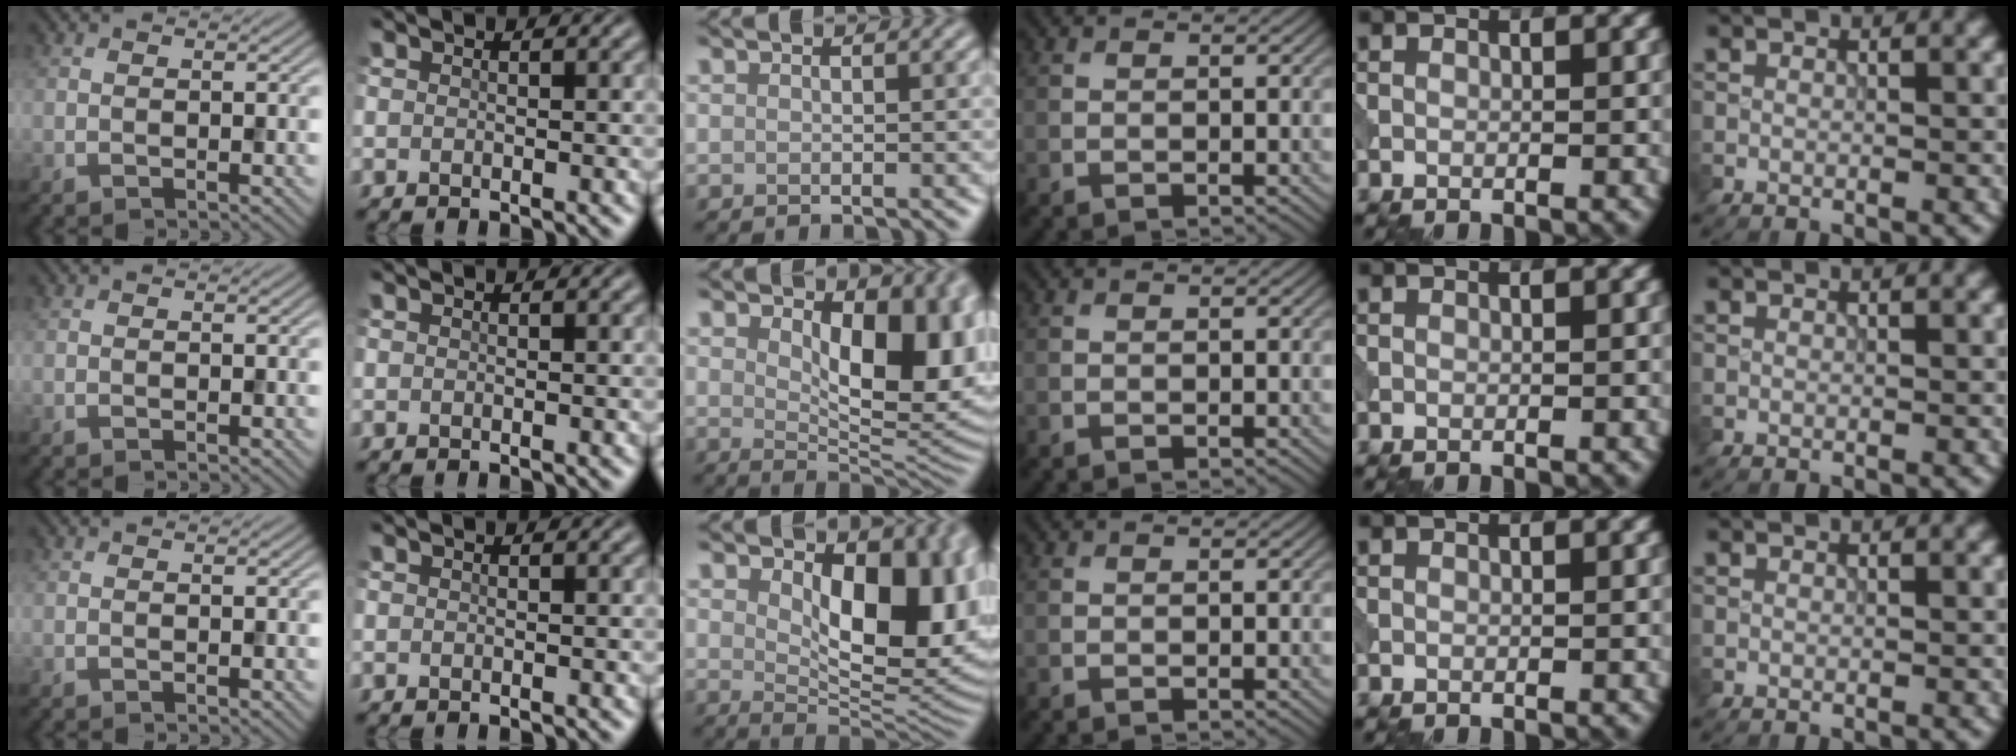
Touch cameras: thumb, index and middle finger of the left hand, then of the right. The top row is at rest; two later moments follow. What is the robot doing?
{"motion": "pour", "object": "beaker"}